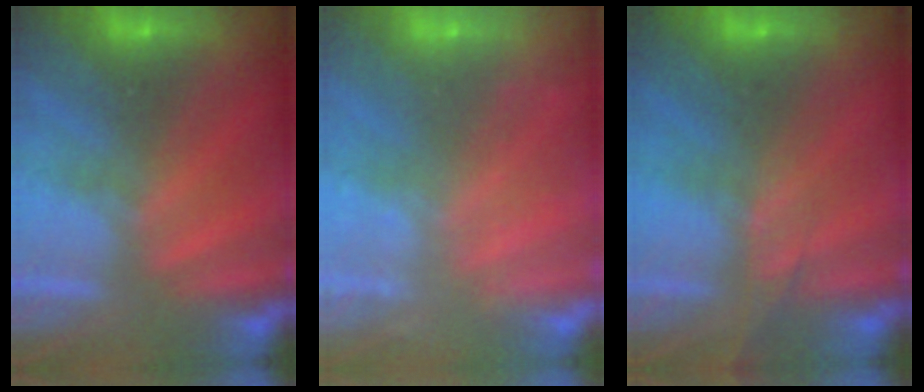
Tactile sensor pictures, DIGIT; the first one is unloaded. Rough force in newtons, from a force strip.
{"total": 2.3}
{"total": 2.6}